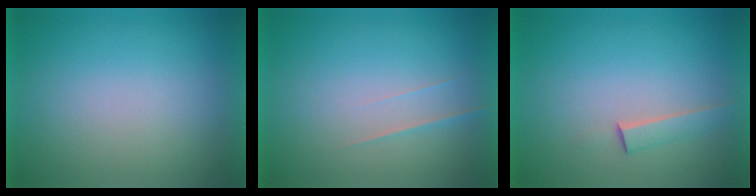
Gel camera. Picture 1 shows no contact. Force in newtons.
{"total": 1.7}
{"total": 1.5}